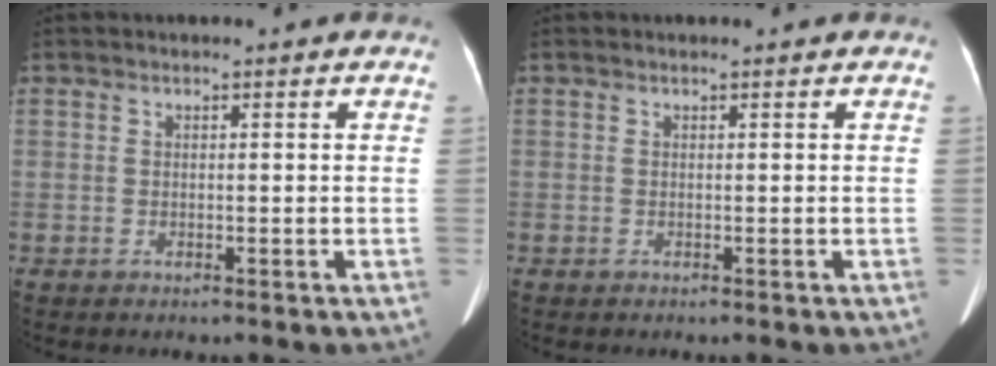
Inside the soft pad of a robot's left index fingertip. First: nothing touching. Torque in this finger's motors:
{"motor_torque": [-0.82, 0.72, -0.65, -0.21]}